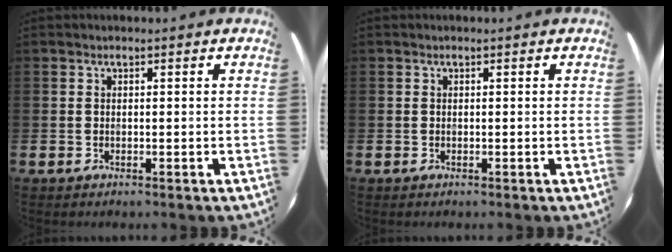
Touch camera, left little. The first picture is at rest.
{"total": 0.0}